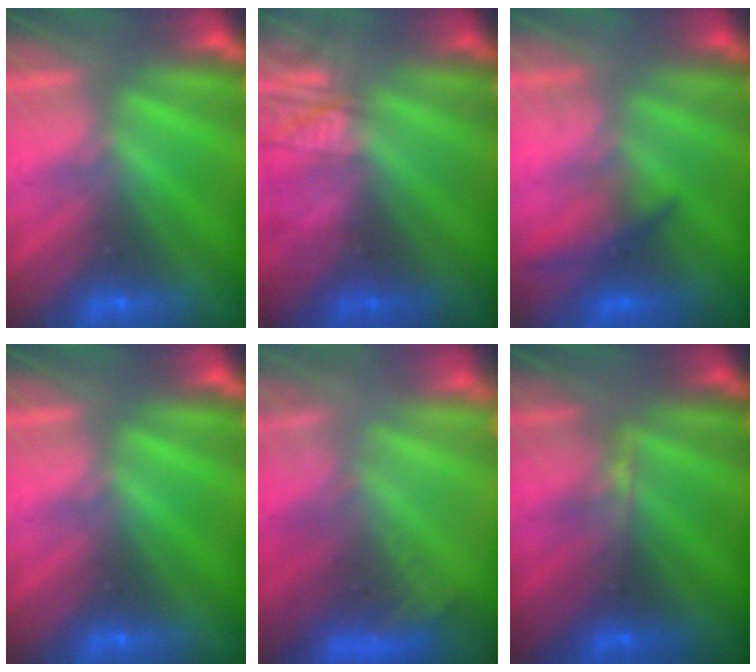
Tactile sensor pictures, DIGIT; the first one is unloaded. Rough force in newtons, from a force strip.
{"total": 2.3}
{"total": 1.9}
{"total": 0.0}
{"total": 9.0}
{"total": 2.8}